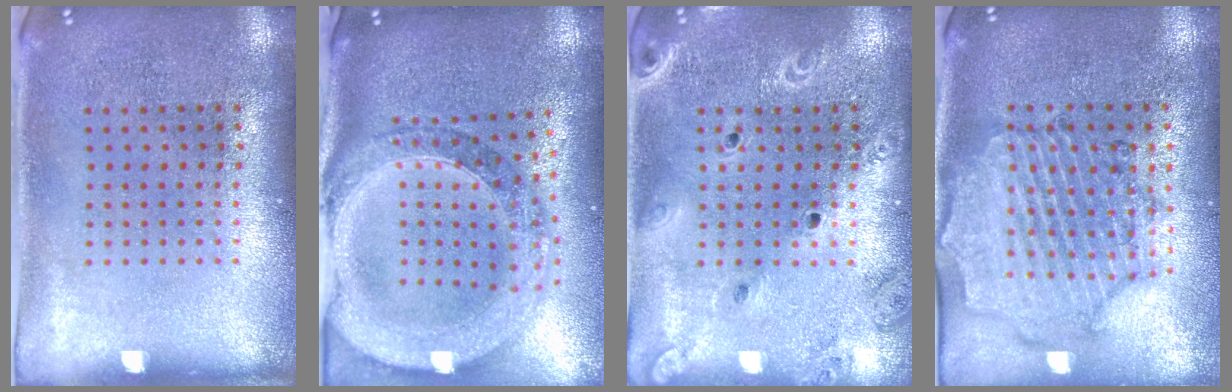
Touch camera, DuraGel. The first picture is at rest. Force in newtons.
{"total": 2.5, "press": 2.2, "slide": 1.2}
{"total": 2.0, "press": 1.9, "slide": 0.7}
{"total": 1.6, "press": 1.6, "slide": 0.4}